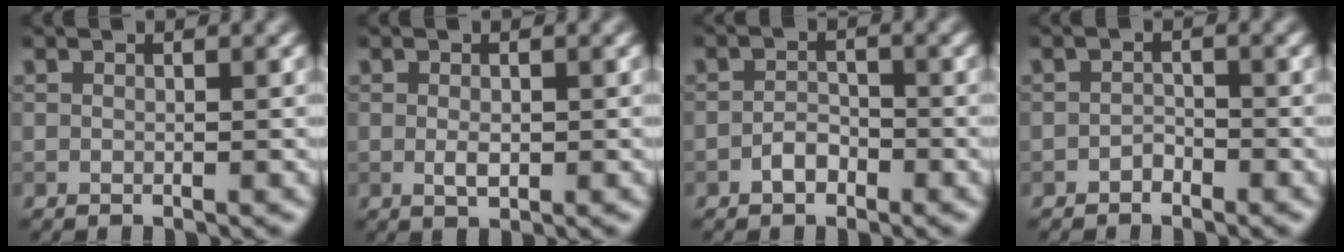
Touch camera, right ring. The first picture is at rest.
{"total": 1.3, "force": [-0.1, 0.7, 1.1], "torque": [-0.021, -0.003, -0.001]}
{"total": 1.8, "force": [-1.1, 1.1, 0.9], "torque": [-0.015, 0.005, -0.022]}
{"total": 1.0, "force": [-0.8, 0.6, 0.3], "torque": [-0.004, 0.003, -0.015]}